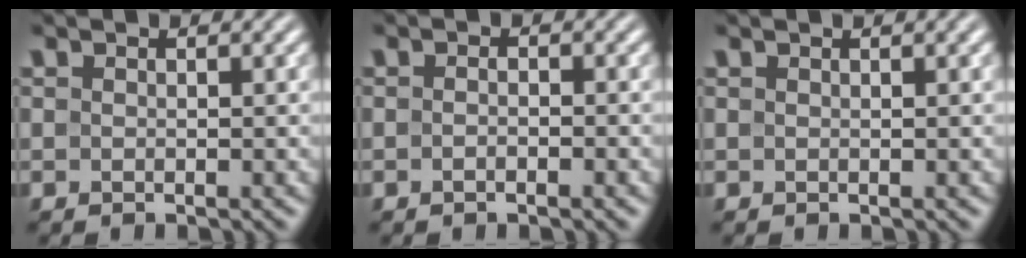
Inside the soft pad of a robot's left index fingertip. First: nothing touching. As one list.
[{"total": 1.3, "force": [-0.7, 0.5, 1.0], "torque": [-0.003, -0.003, -0.020]}, {"total": 1.5, "force": [0.7, 0.5, 1.2], "torque": [-0.014, 0.003, 0.004]}]